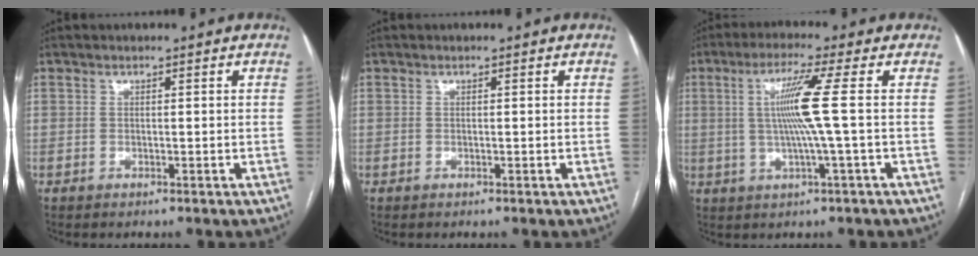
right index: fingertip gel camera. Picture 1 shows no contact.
{"total": 0.0}
{"total": 7.8, "force": [0.6, -1.7, 7.6], "torque": [-0.147, 0.001, 0.017]}